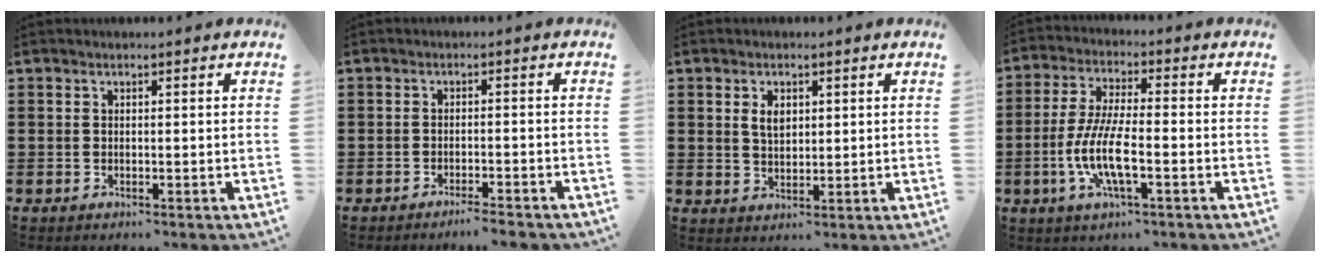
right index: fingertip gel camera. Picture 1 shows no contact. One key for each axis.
{"total": 2.3, "fx": -2.1, "fy": -0.2, "fz": 0.9, "tx": -0.016, "ty": 0.001, "tz": -0.041}
{"total": 3.1, "fx": 1.0, "fy": 1.9, "fz": 2.3, "tx": -0.042, "ty": 0.004, "tz": 0.016}
{"total": 8.5, "fx": -2.9, "fy": 2.1, "fz": 7.8, "tx": -0.176, "ty": -0.015, "tz": -0.062}